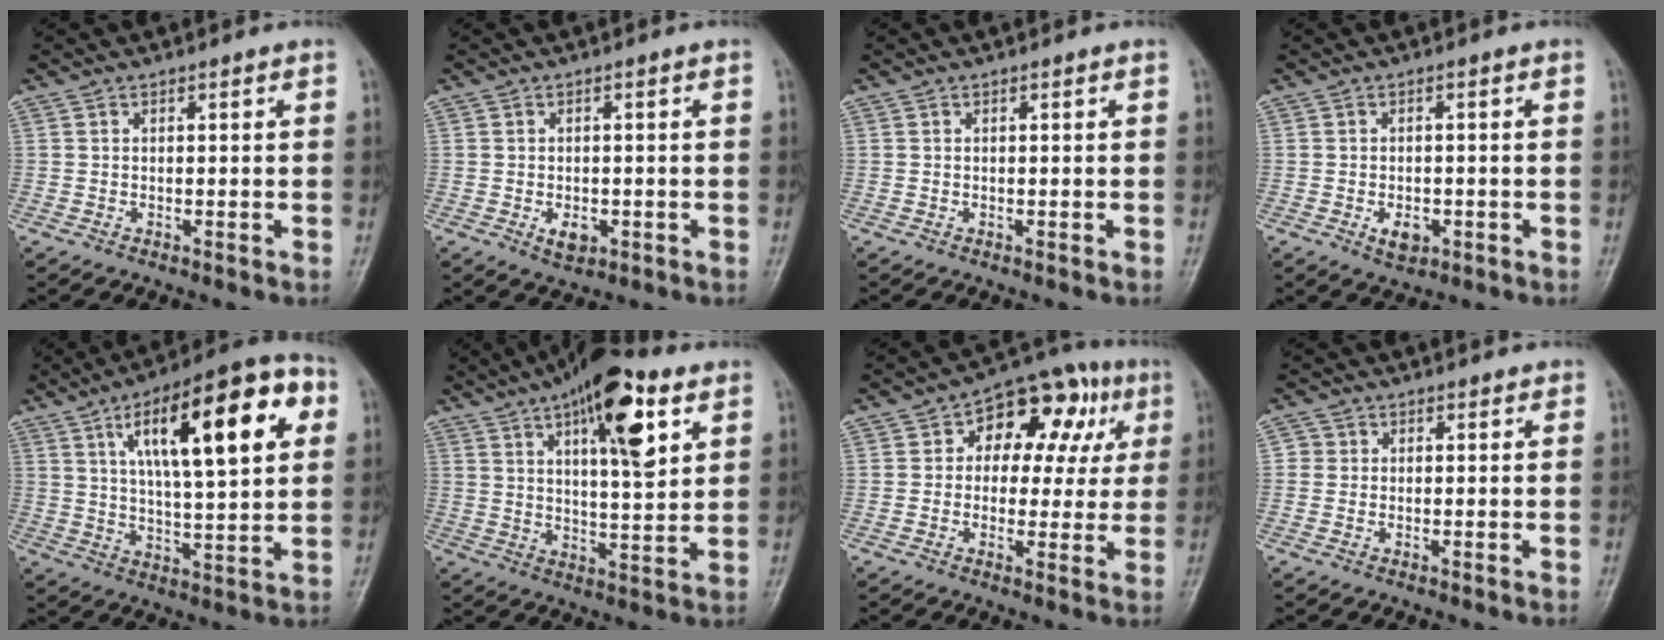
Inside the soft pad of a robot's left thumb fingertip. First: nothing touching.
{"total": 3.7, "force": [-1.4, 2.3, 2.5], "torque": [-0.031, 0.006, -0.018]}
{"total": 0.0}
{"total": 3.9, "force": [-1.7, 2.4, 2.6], "torque": [-0.033, 0.007, -0.023]}
{"total": 22.6, "force": [7.9, 7.5, 19.8], "torque": [-0.277, 0.004, 0.114]}
{"total": 16.8, "force": [7.8, 5.7, 13.8], "torque": [-0.188, -0.022, 0.119]}
{"total": 14.7, "force": [4.3, 9.6, 10.3], "torque": [-0.076, 0.025, 0.053]}
{"total": 1.9, "force": [0.4, 1.9, 0.0], "torque": [0.015, 0.003, -0.002]}